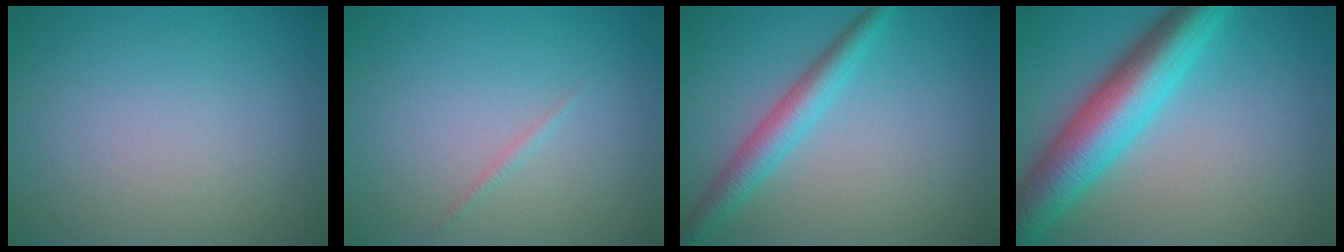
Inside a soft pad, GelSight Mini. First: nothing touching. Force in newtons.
{"total": 0.6, "press": 0.6, "slide": 0.0}
{"total": 3.4, "press": 3.4, "slide": 0.1}
{"total": 8.6, "press": 8.6, "slide": 0.1}